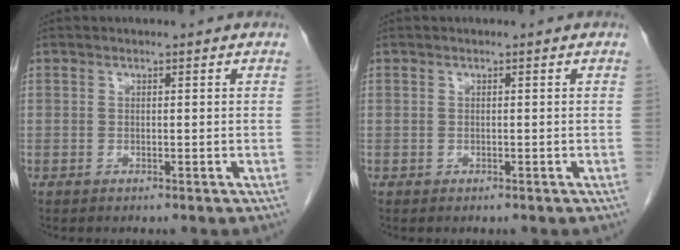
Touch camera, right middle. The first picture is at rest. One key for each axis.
{"total": 0.0}